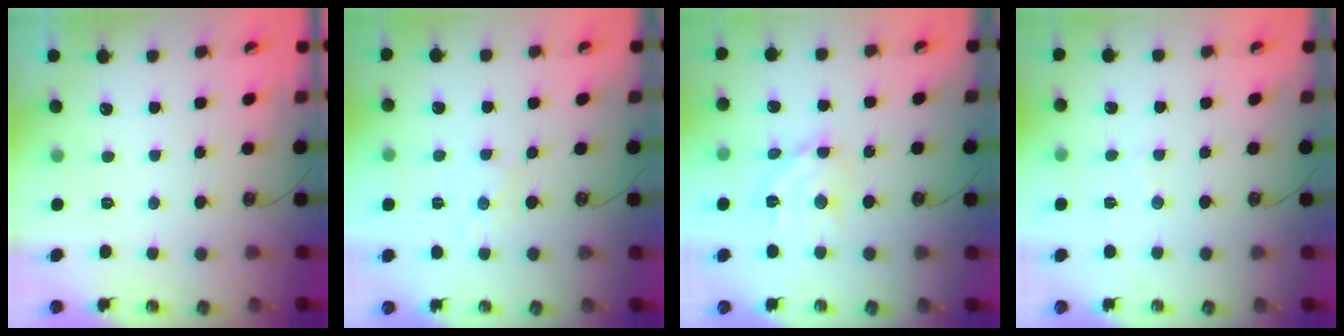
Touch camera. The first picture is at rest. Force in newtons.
{"total": 4.1, "press": 4.1, "slide": 0.4}
{"total": 11.0, "press": 10.9, "slide": 0.8}
{"total": 2.0, "press": 2.0, "slide": 0.4}